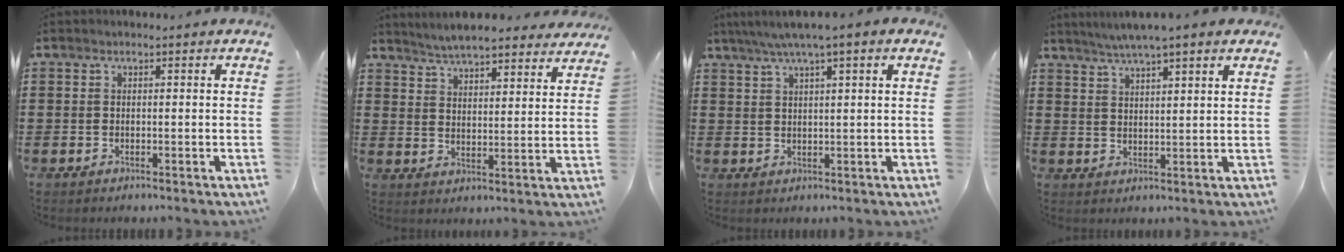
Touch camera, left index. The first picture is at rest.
{"total": 5.1, "force": [5.1, 0.1, 0.6], "torque": [-0.034, -0.023, 0.091]}
{"total": 3.7, "force": [2.3, 0.0, 2.8], "torque": [-0.059, 0.003, 0.041]}
{"total": 4.0, "force": [3.5, -0.3, 1.9], "torque": [-0.047, -0.008, 0.060]}